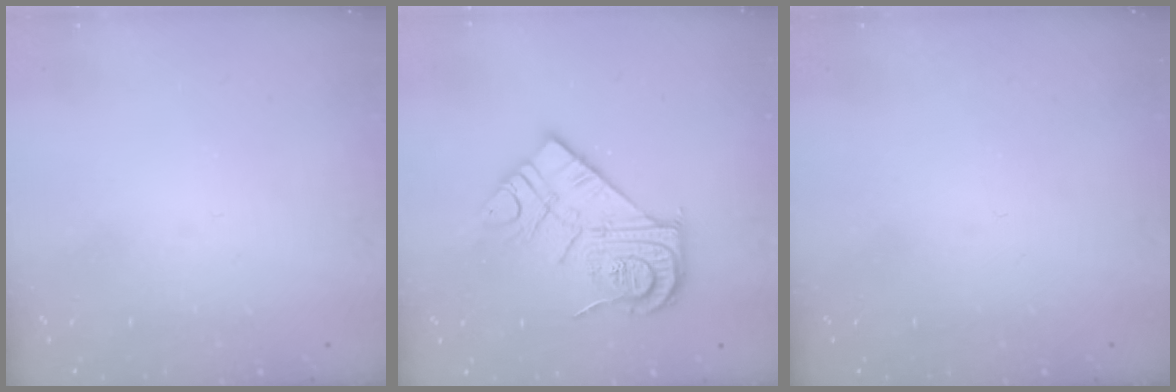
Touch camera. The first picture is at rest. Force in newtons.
{"total": 16.1, "press": 16.0, "slide": 1.1}
{"total": 0.0}